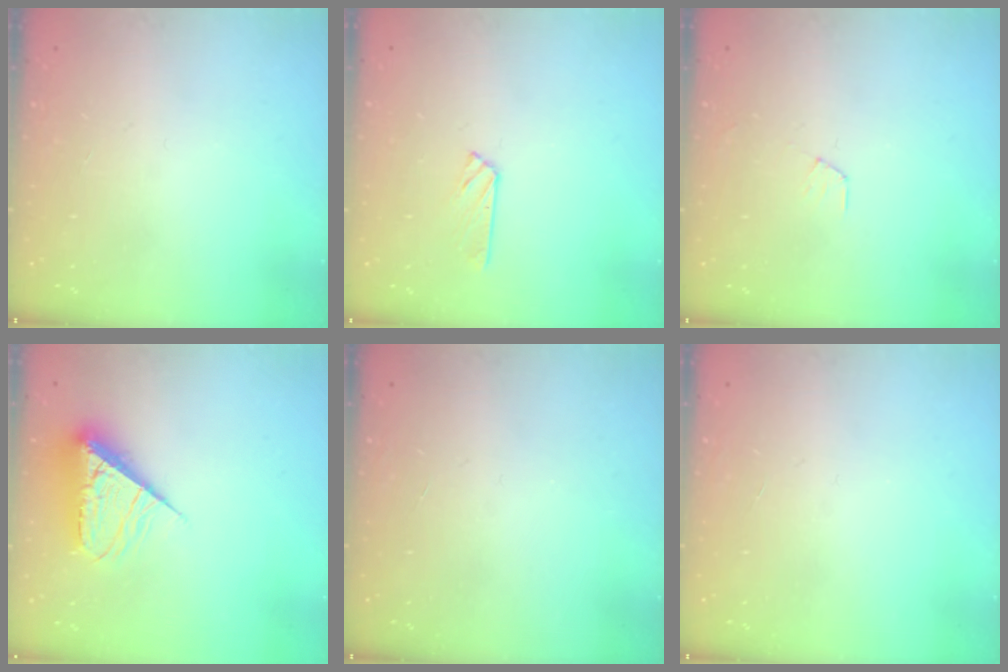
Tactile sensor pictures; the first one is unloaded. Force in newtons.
{"total": 3.7, "press": 3.7, "slide": 0.4}
{"total": 3.5, "press": 3.4, "slide": 0.4}
{"total": 8.8, "press": 8.8, "slide": 0.9}
{"total": 0.0}
{"total": 0.0}